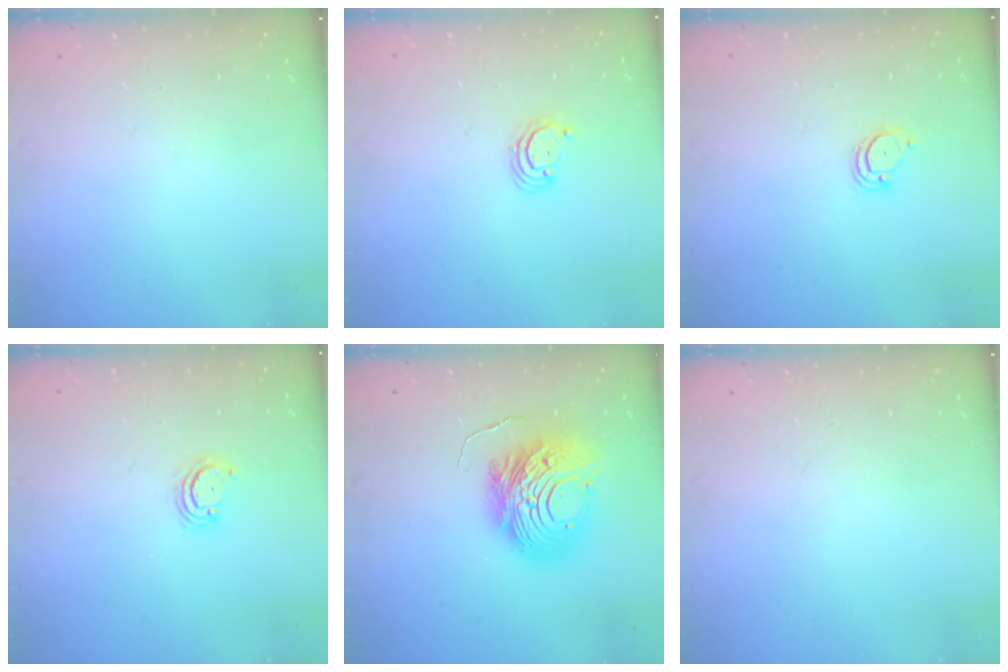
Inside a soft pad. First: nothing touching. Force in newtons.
{"total": 2.5, "press": 2.5, "slide": 0.2}
{"total": 2.9, "press": 2.9, "slide": 0.2}
{"total": 3.1, "press": 3.1, "slide": 0.5}
{"total": 14.9, "press": 14.8, "slide": 1.4}
{"total": 0.0}